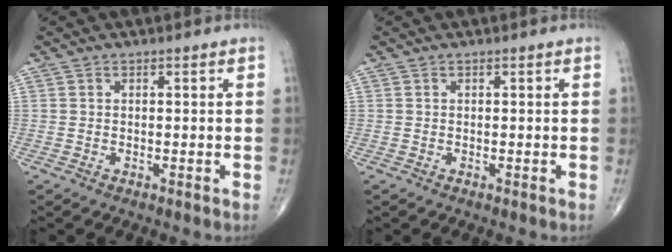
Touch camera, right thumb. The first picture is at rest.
{"total": 0.0}